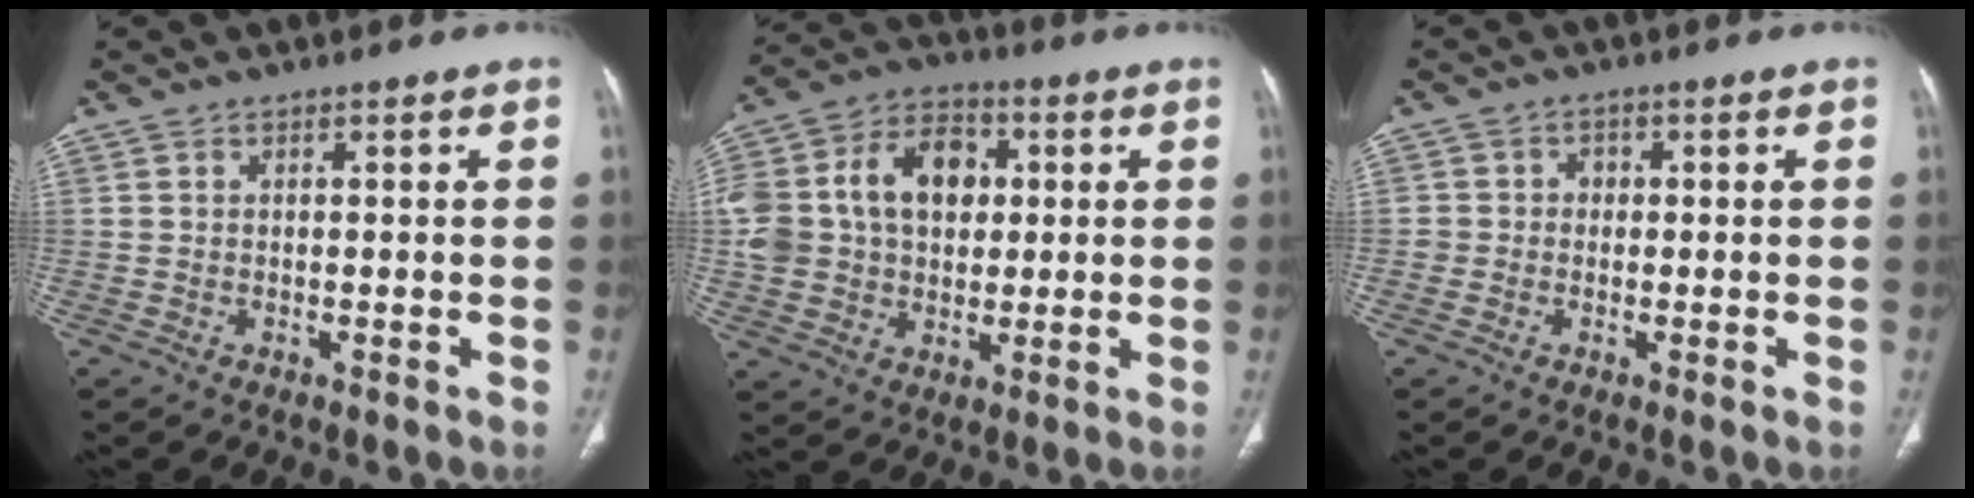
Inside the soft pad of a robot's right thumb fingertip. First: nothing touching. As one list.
[{"total": 20.5, "force": [3.1, 15.3, 13.3], "torque": [-0.257, 0.031, 0.060]}, {"total": 2.4, "force": [-0.1, 2.4, 0.5], "torque": [0.013, 0.010, -0.006]}]